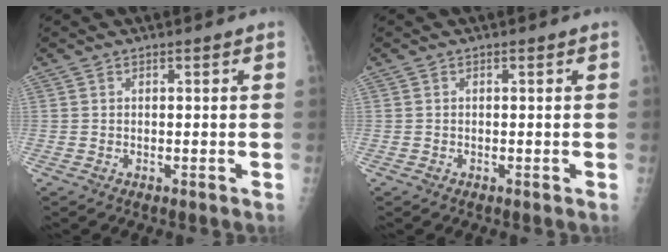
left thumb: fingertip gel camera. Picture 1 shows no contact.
{"total": 0.0}